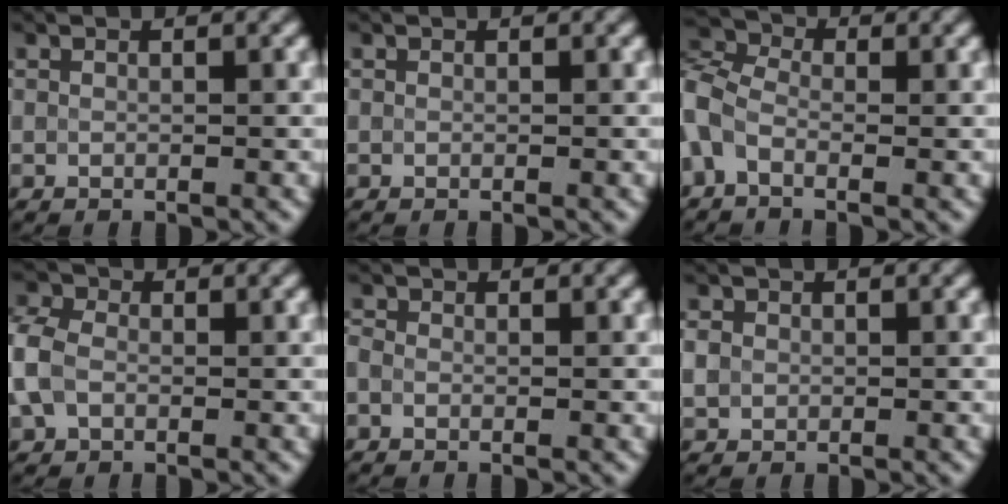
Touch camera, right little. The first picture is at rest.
{"total": 0.0}
{"total": 3.9, "force": [-1.7, 2.2, 2.7], "torque": [-0.055, 0.010, -0.052]}
{"total": 3.7, "force": [-0.7, 2.9, 2.3], "torque": [-0.053, 0.009, -0.030]}
{"total": 0.5, "force": [-0.4, 0.2, 0.3], "torque": [-0.006, 0.001, -0.011]}
{"total": 1.4, "force": [0.0, 1.3, 0.5], "torque": [-0.001, -0.001, -0.004]}